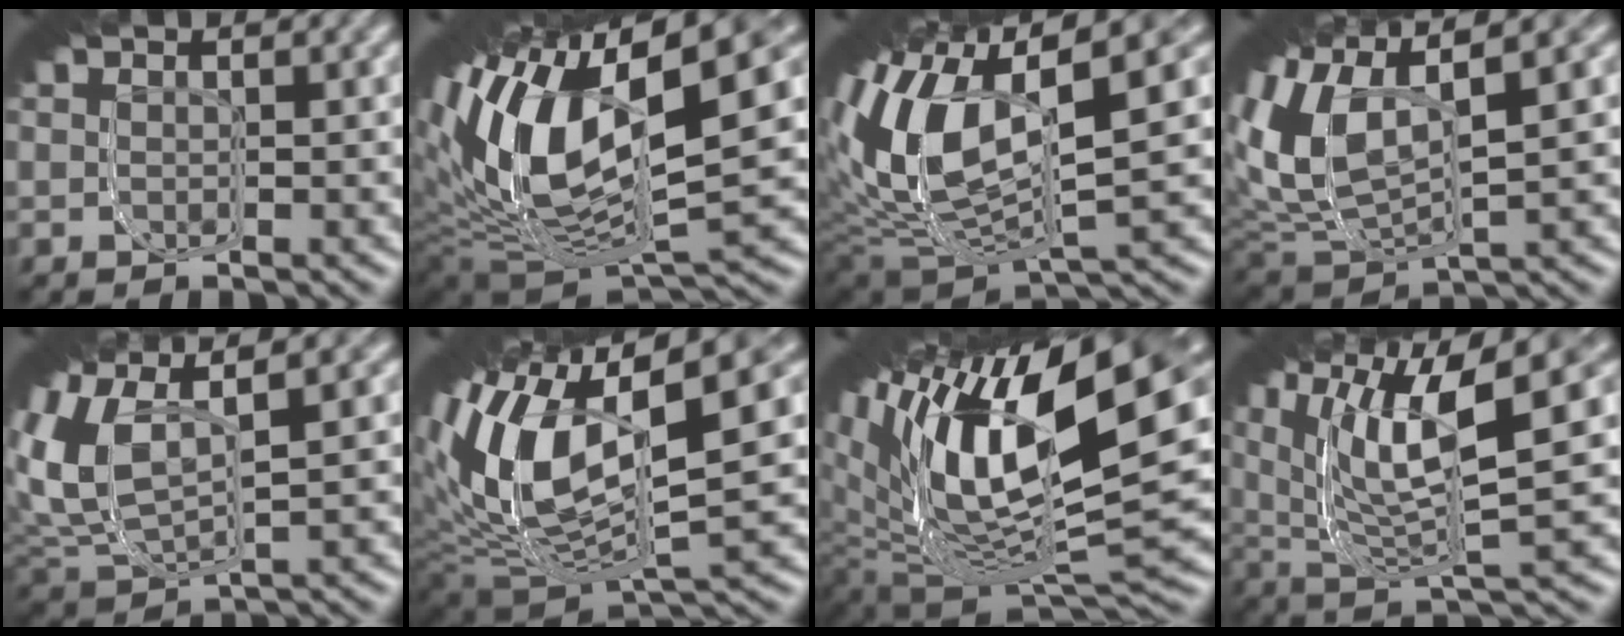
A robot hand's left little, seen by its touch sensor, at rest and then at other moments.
{"total": 18.8, "force": [1.0, 11.3, 15.0], "torque": [-0.228, 0.014, -0.010]}
{"total": 14.7, "force": [0.9, 9.5, 11.2], "torque": [-0.174, 0.010, -0.008]}
{"total": 12.4, "force": [3.0, 8.3, 8.8], "torque": [-0.141, 0.038, 0.017]}
{"total": 8.8, "force": [2.5, 5.6, 6.3], "torque": [-0.119, 0.023, 0.020]}
{"total": 16.9, "force": [0.4, 10.6, 13.1], "torque": [-0.199, 0.012, -0.018]}
{"total": 23.8, "force": [2.3, 14.7, 18.5], "torque": [-0.253, 0.028, 0.007]}
{"total": 14.4, "force": [4.4, 8.4, 10.8], "torque": [-0.168, 0.042, 0.029]}